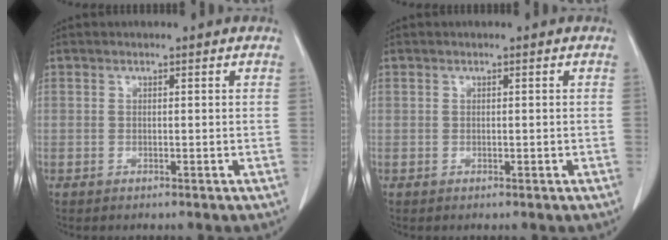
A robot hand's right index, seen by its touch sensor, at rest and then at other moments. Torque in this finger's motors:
{"motor_torque": [0.00, 0.06, 0.00, 0.00]}